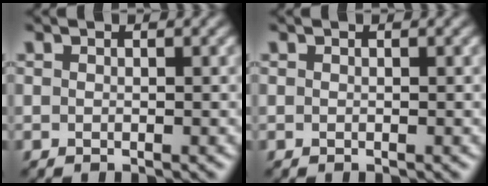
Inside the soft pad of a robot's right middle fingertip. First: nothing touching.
{"total": 0.0}